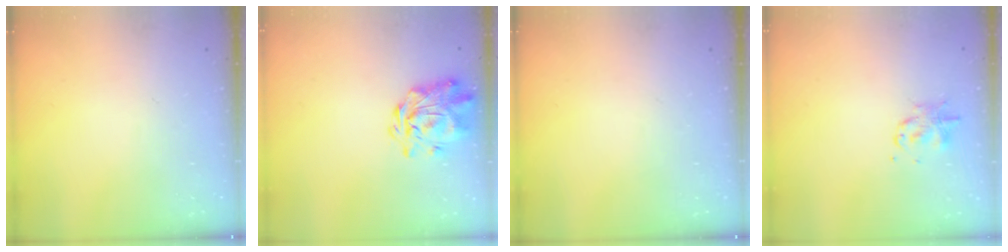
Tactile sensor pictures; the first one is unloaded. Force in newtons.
{"total": 2.9, "press": 2.6, "slide": 1.3}
{"total": 0.0}
{"total": 2.8, "press": 2.8, "slide": 0.2}